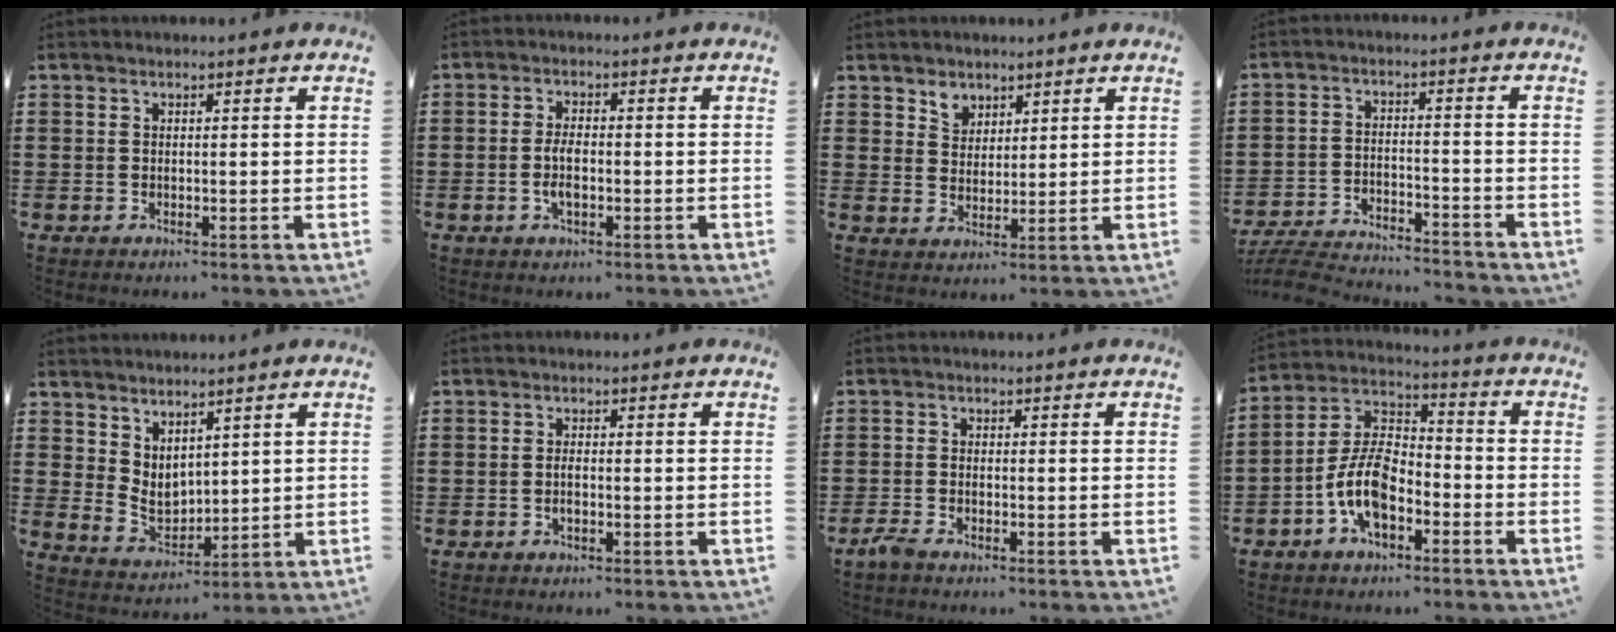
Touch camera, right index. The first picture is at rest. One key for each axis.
{"total": 3.6, "fx": -0.8, "fy": 1.5, "fz": 3.2, "tx": -0.082, "ty": -0.004, "tz": -0.021}
{"total": 3.3, "fx": 2.4, "fy": 2.3, "fz": 0.4, "tx": -0.012, "ty": 0.005, "tz": 0.043}
{"total": 5.9, "fx": -5.8, "fy": 0.4, "fz": 1.1, "tx": -0.035, "ty": 0.002, "tz": -0.119}
{"total": 4.1, "fx": 2.8, "fy": 2.5, "fz": 1.6, "tx": -0.045, "ty": -0.008, "tz": 0.055}
{"total": 1.6, "fx": -0.4, "fy": 0.6, "fz": 1.4, "tx": -0.027, "ty": 0.000, "tz": -0.007}
{"total": 1.7, "fx": -1.4, "fy": 0.3, "fz": 0.9, "tx": -0.024, "ty": -0.002, "tz": -0.029}
{"total": 9.4, "fx": -4.2, "fy": 4.9, "fz": 6.9, "tx": -0.171, "ty": 0.001, "tz": -0.086}